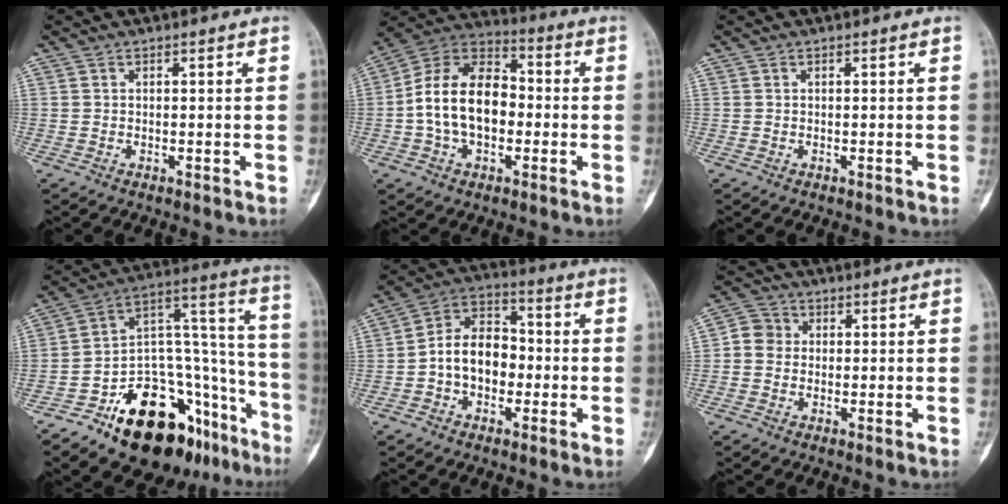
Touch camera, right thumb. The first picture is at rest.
{"total": 16.1, "force": [-1.5, 10.6, 12.0], "torque": [-0.196, 0.038, -0.032]}
{"total": 0.0}
{"total": 27.8, "force": [-15.3, 14.3, 18.2], "torque": [-0.177, 0.126, -0.229]}
{"total": 11.3, "force": [-1.8, 8.1, 7.7], "torque": [-0.101, 0.039, -0.044]}
{"total": 4.6, "force": [0.1, 4.3, 1.6], "torque": [-0.011, 0.009, -0.008]}